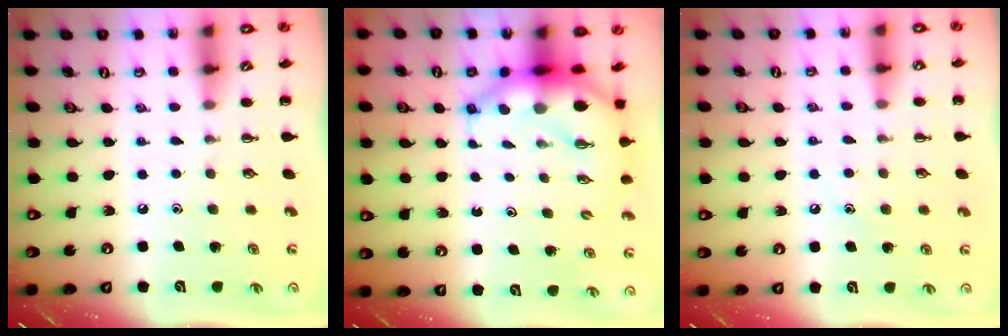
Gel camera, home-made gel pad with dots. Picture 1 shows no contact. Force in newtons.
{"total": 7.4, "press": 7.2, "slide": 1.7}
{"total": 7.9, "press": 7.6, "slide": 1.9}